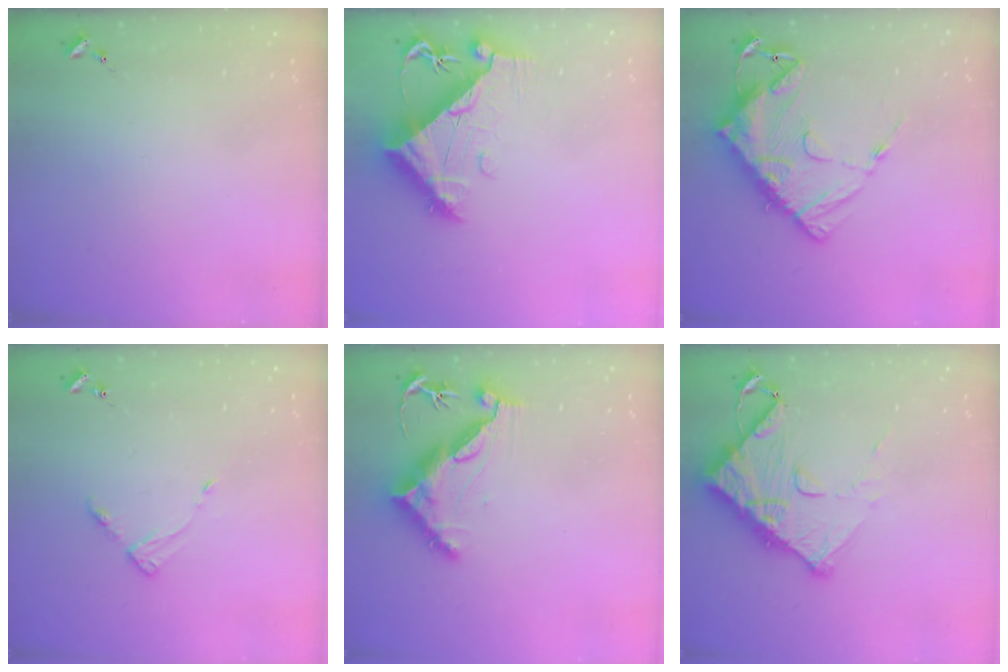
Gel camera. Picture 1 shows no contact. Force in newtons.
{"total": 9.1, "press": 9.1, "slide": 1.1}
{"total": 16.9, "press": 16.8, "slide": 1.8}
{"total": 4.9, "press": 4.8, "slide": 0.6}
{"total": 10.5, "press": 10.4, "slide": 1.1}
{"total": 14.0, "press": 13.9, "slide": 1.3}